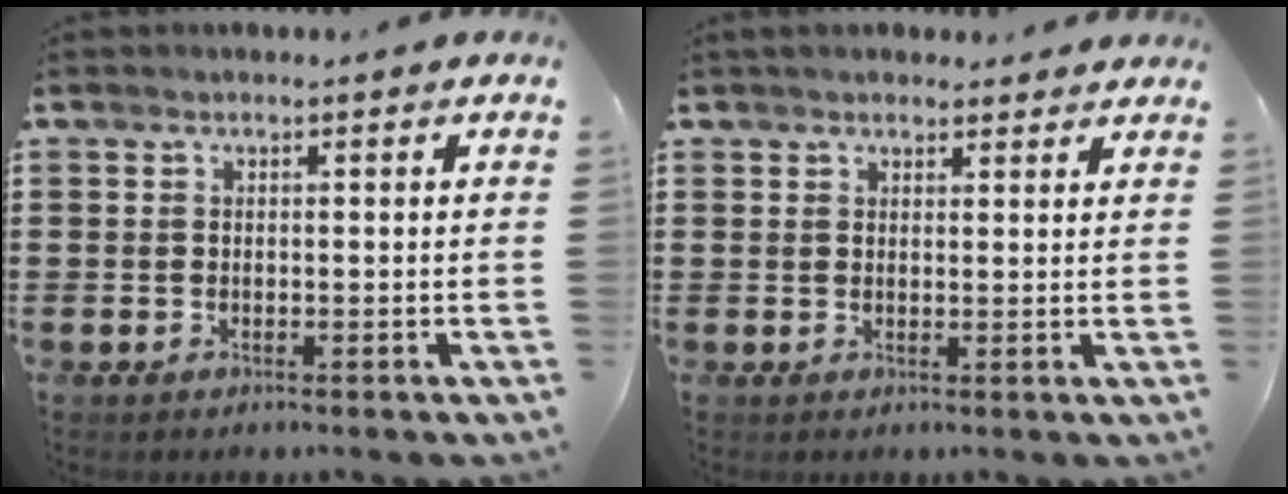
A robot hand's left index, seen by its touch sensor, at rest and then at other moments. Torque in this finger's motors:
{"motor_torque": [1.23, -0.91, 0.63, 0.07]}